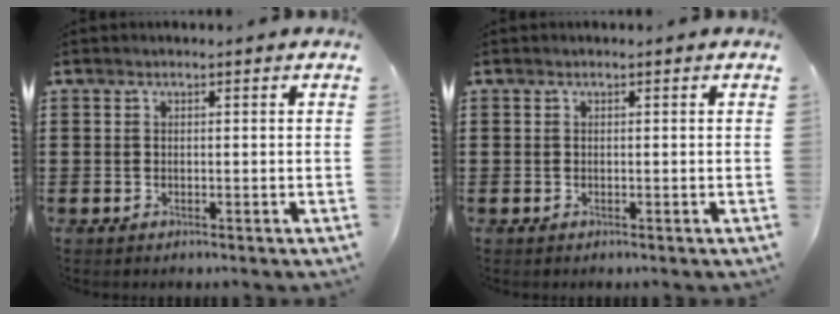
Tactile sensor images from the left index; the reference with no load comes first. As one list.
[{"total": 0.0}]